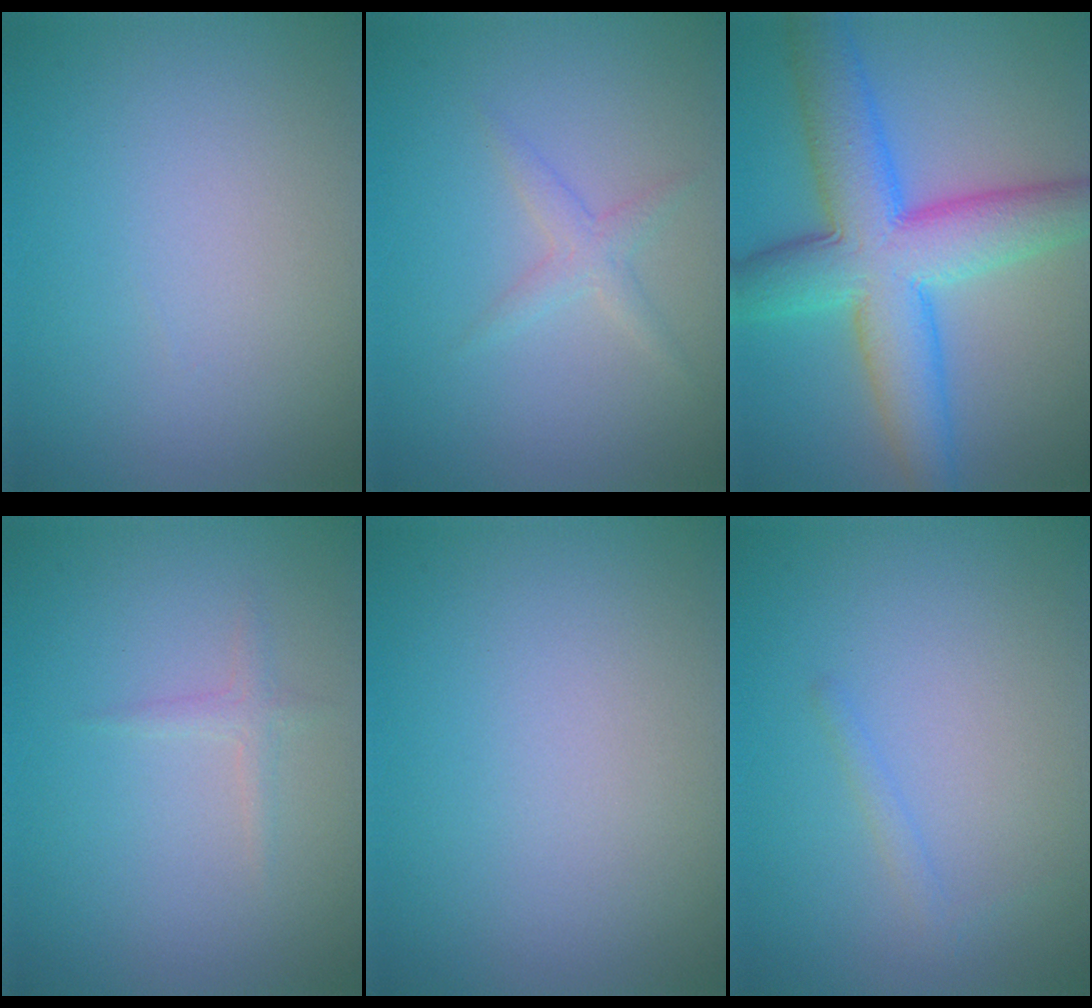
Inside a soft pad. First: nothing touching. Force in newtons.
{"total": 1.5, "press": 1.5, "slide": 0.1}
{"total": 9.8, "press": 9.8, "slide": 0.3}
{"total": 0.9, "press": 0.9, "slide": 0.0}
{"total": 0.0}
{"total": 0.8, "press": 0.8, "slide": 0.0}